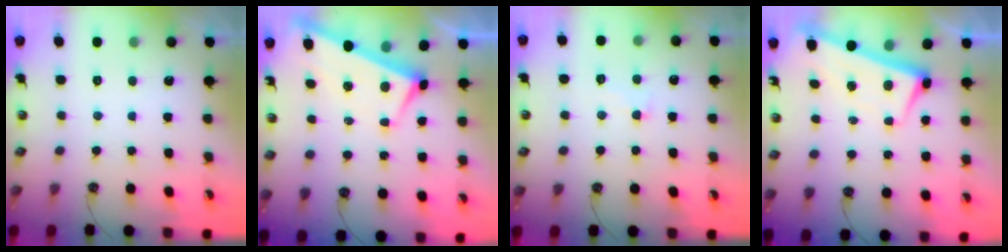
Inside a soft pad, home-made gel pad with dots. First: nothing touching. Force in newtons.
{"total": 2.8, "press": 2.7, "slide": 0.9}
{"total": 0.8, "press": 0.5, "slide": 0.7}
{"total": 2.6, "press": 2.5, "slide": 0.3}